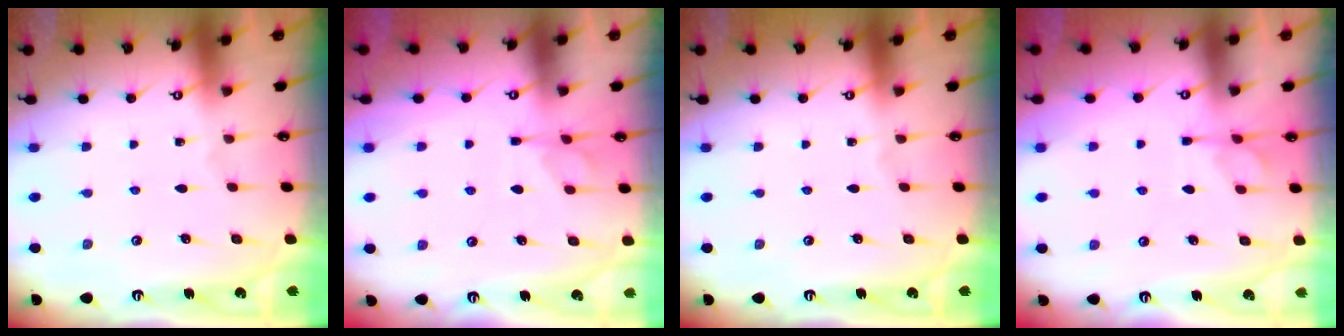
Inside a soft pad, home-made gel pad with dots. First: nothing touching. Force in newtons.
{"total": 1.2, "press": 0.0, "slide": 1.2}
{"total": 0.0}
{"total": 2.9, "press": 2.6, "slide": 1.4}